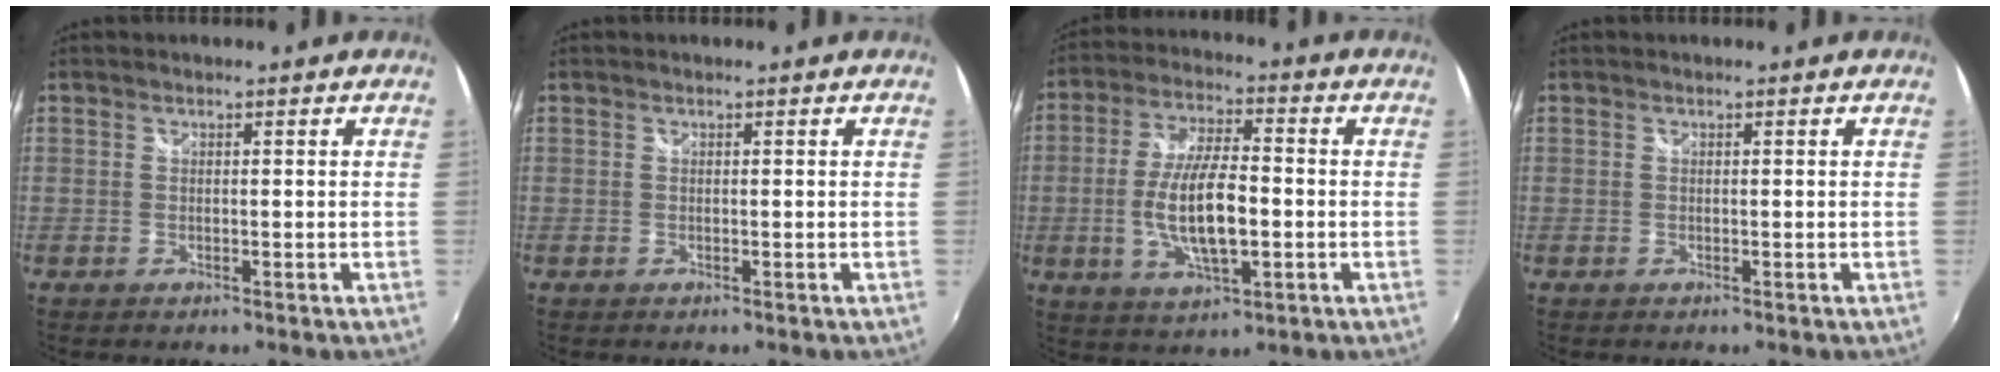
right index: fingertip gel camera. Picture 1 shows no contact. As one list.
[{"total": 0.0}, {"total": 12.4, "force": [-2.1, 4.3, 11.4], "torque": [-0.226, -0.004, -0.034]}, {"total": 0.0}]